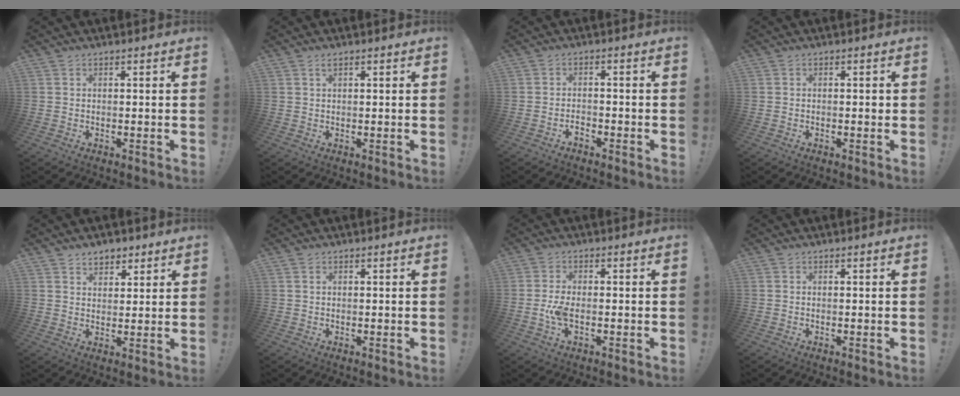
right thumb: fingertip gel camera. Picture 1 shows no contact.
{"total": 1.2, "force": [0.7, 0.5, 0.9], "torque": [-0.015, 0.000, 0.011]}
{"total": 1.9, "force": [-1.7, 0.6, 0.5], "torque": [-0.008, 0.001, -0.031]}
{"total": 0.6, "force": [-0.1, 0.4, 0.3], "torque": [-0.008, 0.004, -0.002]}
{"total": 4.8, "force": [3.4, 3.2, 1.1], "torque": [-0.010, -0.019, 0.062]}
{"total": 0.8, "force": [0.4, 0.6, 0.2], "torque": [-0.002, 0.002, 0.007]}
{"total": 4.8, "force": [-1.5, 2.2, 4.0], "torque": [-0.094, -0.001, -0.028]}
{"total": 0.0}